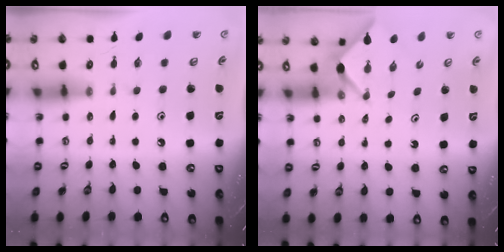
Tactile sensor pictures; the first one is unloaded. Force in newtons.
{"total": 2.6, "press": 2.5, "slide": 0.3}